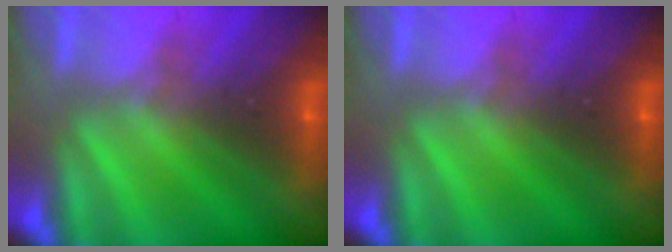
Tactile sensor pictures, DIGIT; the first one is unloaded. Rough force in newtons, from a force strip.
{"total": 0.0}